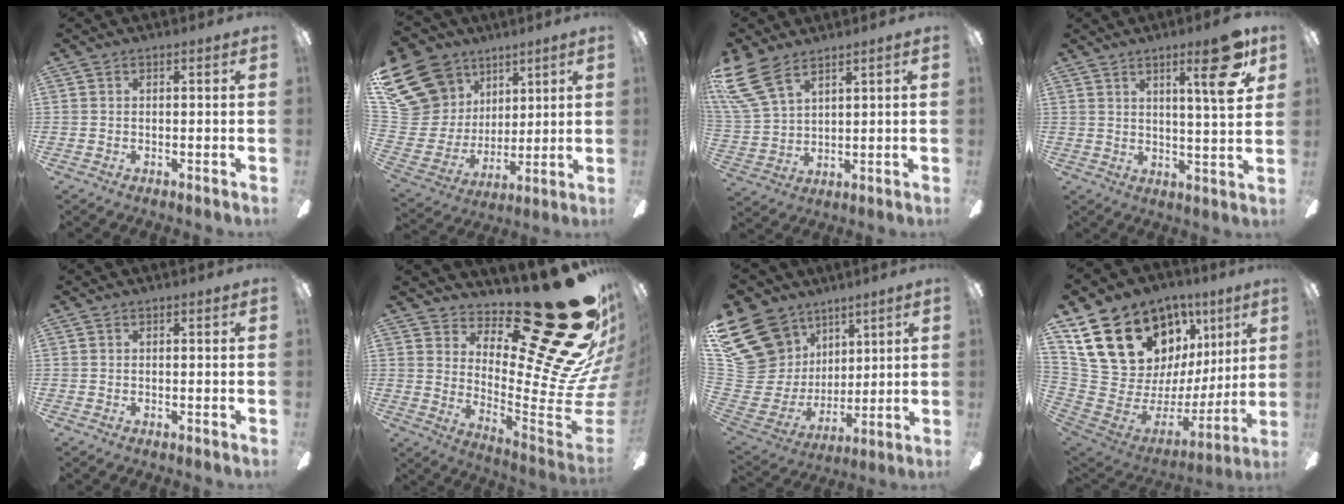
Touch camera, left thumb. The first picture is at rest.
{"total": 21.3, "force": [12.0, 15.7, 8.0], "torque": [-0.195, -0.065, 0.246]}
{"total": 12.5, "force": [8.2, 6.2, 7.1], "torque": [-0.179, -0.026, 0.157]}
{"total": 12.0, "force": [6.5, 1.9, 9.9], "torque": [-0.136, -0.026, 0.093]}
{"total": 0.0}
{"total": 30.1, "force": [19.0, 8.5, 21.8], "torque": [-0.207, -0.179, 0.333]}
{"total": 23.2, "force": [12.2, 17.3, 9.4], "torque": [-0.222, -0.069, 0.256]}
{"total": 24.7, "force": [14.4, 15.8, 12.5], "torque": [-0.225, -0.077, 0.302]}